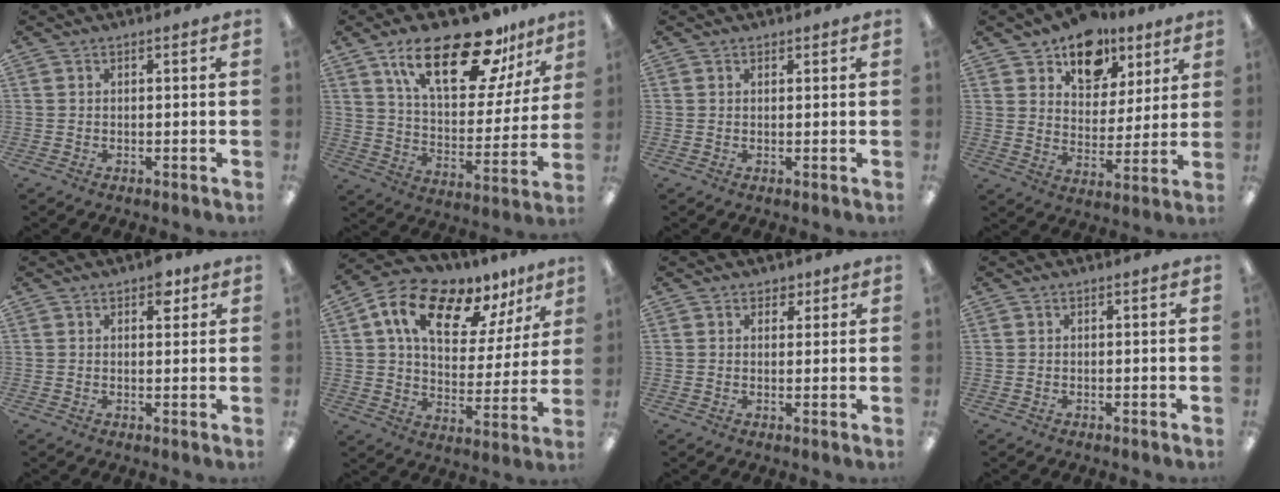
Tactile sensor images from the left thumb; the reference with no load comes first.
{"total": 23.1, "force": [15.0, 9.2, 15.1], "torque": [-0.243, -0.076, 0.250]}
{"total": 0.8, "force": [0.6, 0.5, 0.1], "torque": [-0.003, 0.002, 0.011]}
{"total": 12.5, "force": [8.9, 7.9, 3.8], "torque": [-0.054, -0.058, 0.163]}
{"total": 3.9, "force": [2.2, 2.1, 2.4], "torque": [-0.019, -0.007, 0.032]}
{"total": 15.6, "force": [10.5, 7.5, 8.7], "torque": [-0.155, -0.056, 0.184]}
{"total": 2.4, "force": [1.6, 1.7, 0.7], "torque": [0.001, -0.004, 0.025]}
{"total": 0.0}